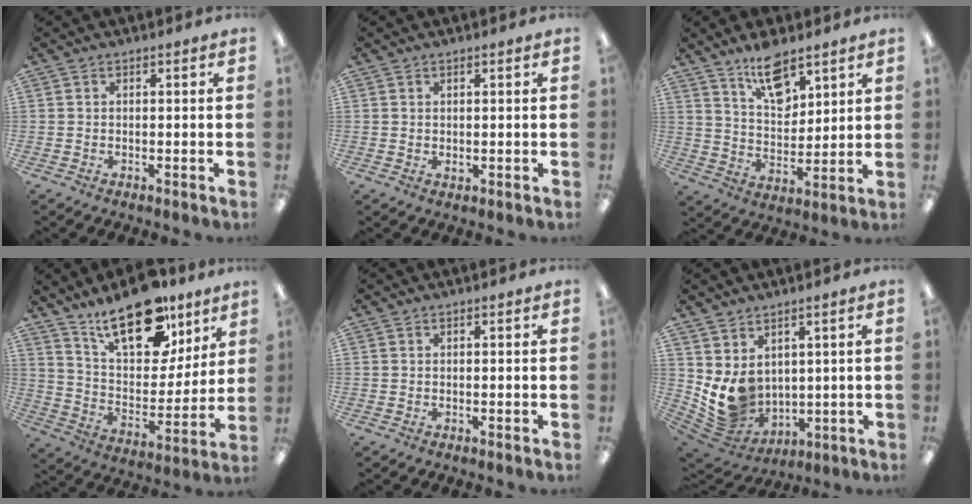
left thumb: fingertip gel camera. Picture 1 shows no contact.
{"total": 0.9, "force": [0.6, 0.4, 0.4], "torque": [-0.009, 0.001, 0.011]}
{"total": 11.9, "force": [8.5, 5.5, 6.2], "torque": [-0.097, -0.044, 0.152]}
{"total": 22.2, "force": [15.0, 10.4, 12.7], "torque": [-0.202, -0.084, 0.260]}
{"total": 0.0}
{"total": 8.8, "force": [3.1, 7.3, 3.8], "torque": [-0.094, -0.038, 0.069]}